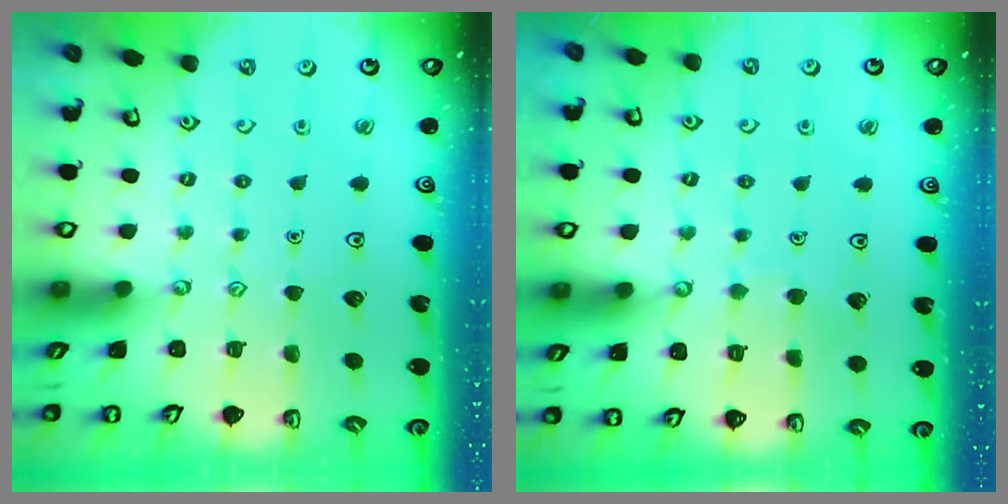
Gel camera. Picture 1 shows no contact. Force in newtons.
{"total": 3.0, "press": 3.0, "slide": 0.2}